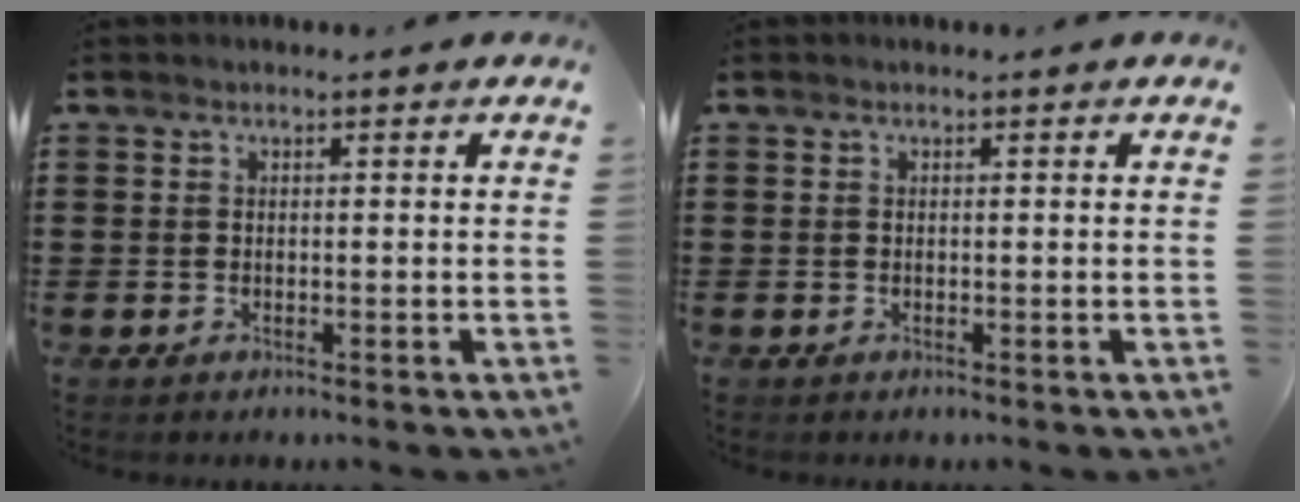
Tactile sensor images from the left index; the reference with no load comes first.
{"total": 0.0}